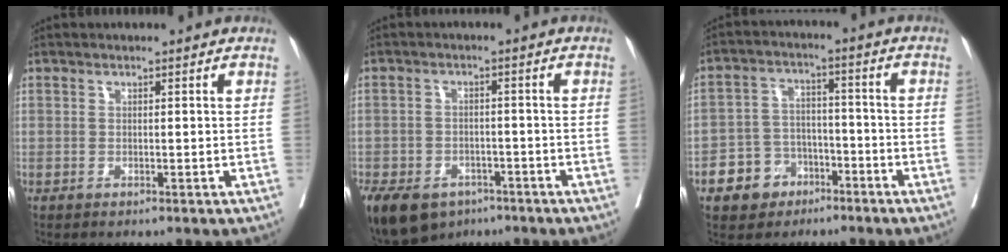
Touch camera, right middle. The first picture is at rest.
{"total": 16.2, "force": [-9.5, 11.2, 6.9], "torque": [-0.208, -0.018, -0.136]}
{"total": 7.3, "force": [-4.1, 5.7, 1.9], "torque": [-0.038, 0.016, -0.064]}